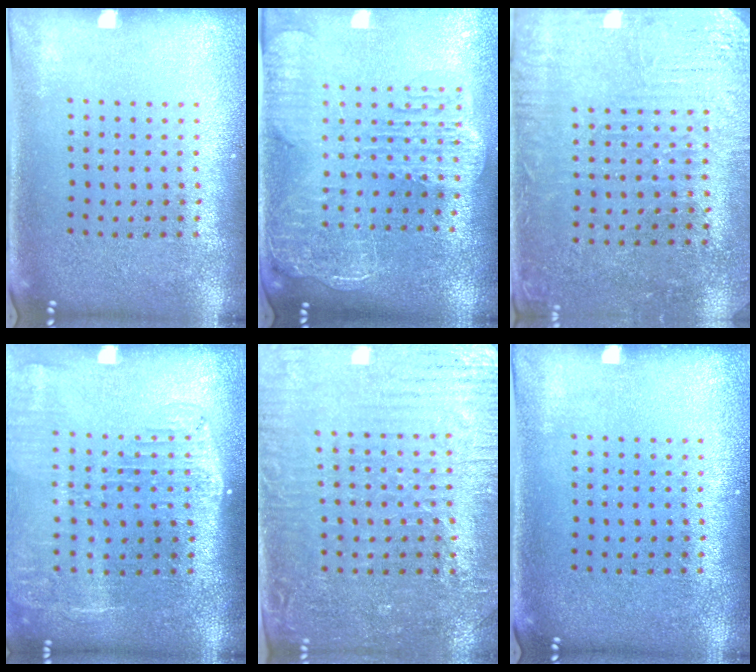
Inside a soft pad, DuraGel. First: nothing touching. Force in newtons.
{"total": 2.8, "press": 2.3, "slide": 1.6}
{"total": 3.1, "press": 3.0, "slide": 0.9}
{"total": 2.1, "press": 1.7, "slide": 1.2}
{"total": 3.6, "press": 3.3, "slide": 1.4}
{"total": 0.0}